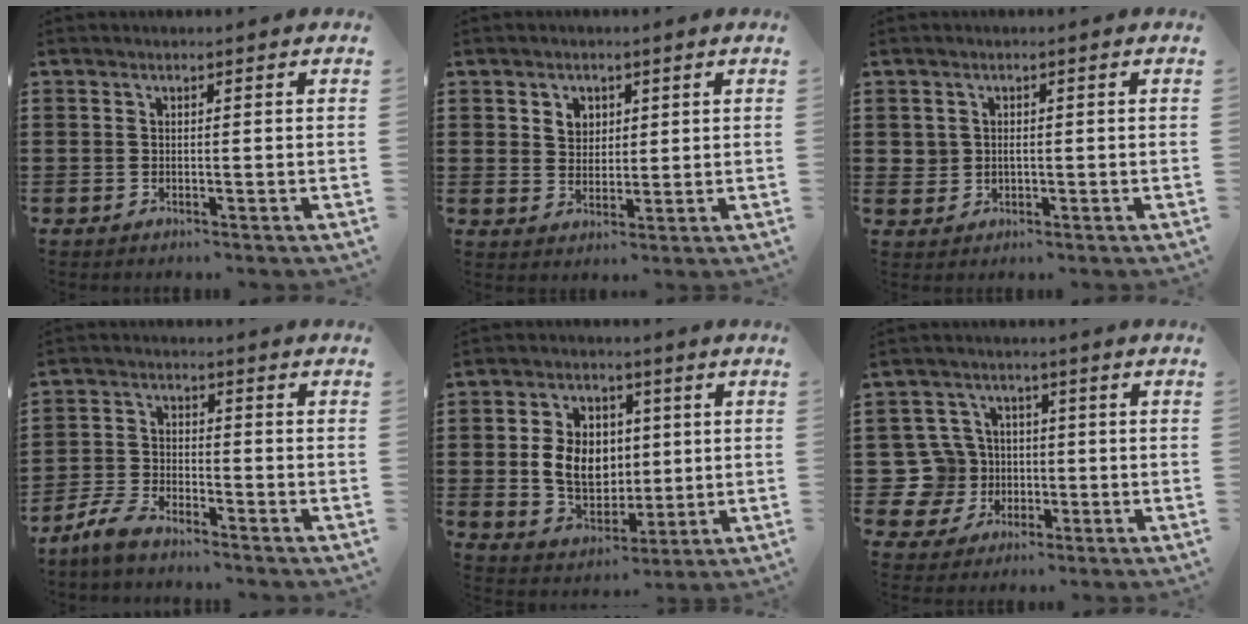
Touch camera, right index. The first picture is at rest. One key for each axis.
{"total": 3.1, "fx": 1.5, "fy": 2.5, "fz": 0.7, "tx": -0.025, "ty": 0.012, "tz": 0.026}
{"total": 1.4, "fx": 0.3, "fy": 1.3, "fz": 0.5, "tx": -0.014, "ty": 0.008, "tz": 0.004}
{"total": 4.7, "fx": -4.2, "fy": 1.1, "fz": 1.8, "tx": -0.060, "ty": 0.001, "tz": -0.090}
{"total": 8.6, "fx": 0.6, "fy": 6.6, "fz": 5.5, "tx": -0.111, "ty": 0.013, "tz": 0.008}
{"total": 8.9, "fx": -0.4, "fy": 8.5, "fz": 2.9, "tx": -0.127, "ty": 0.011, "tz": -0.007}